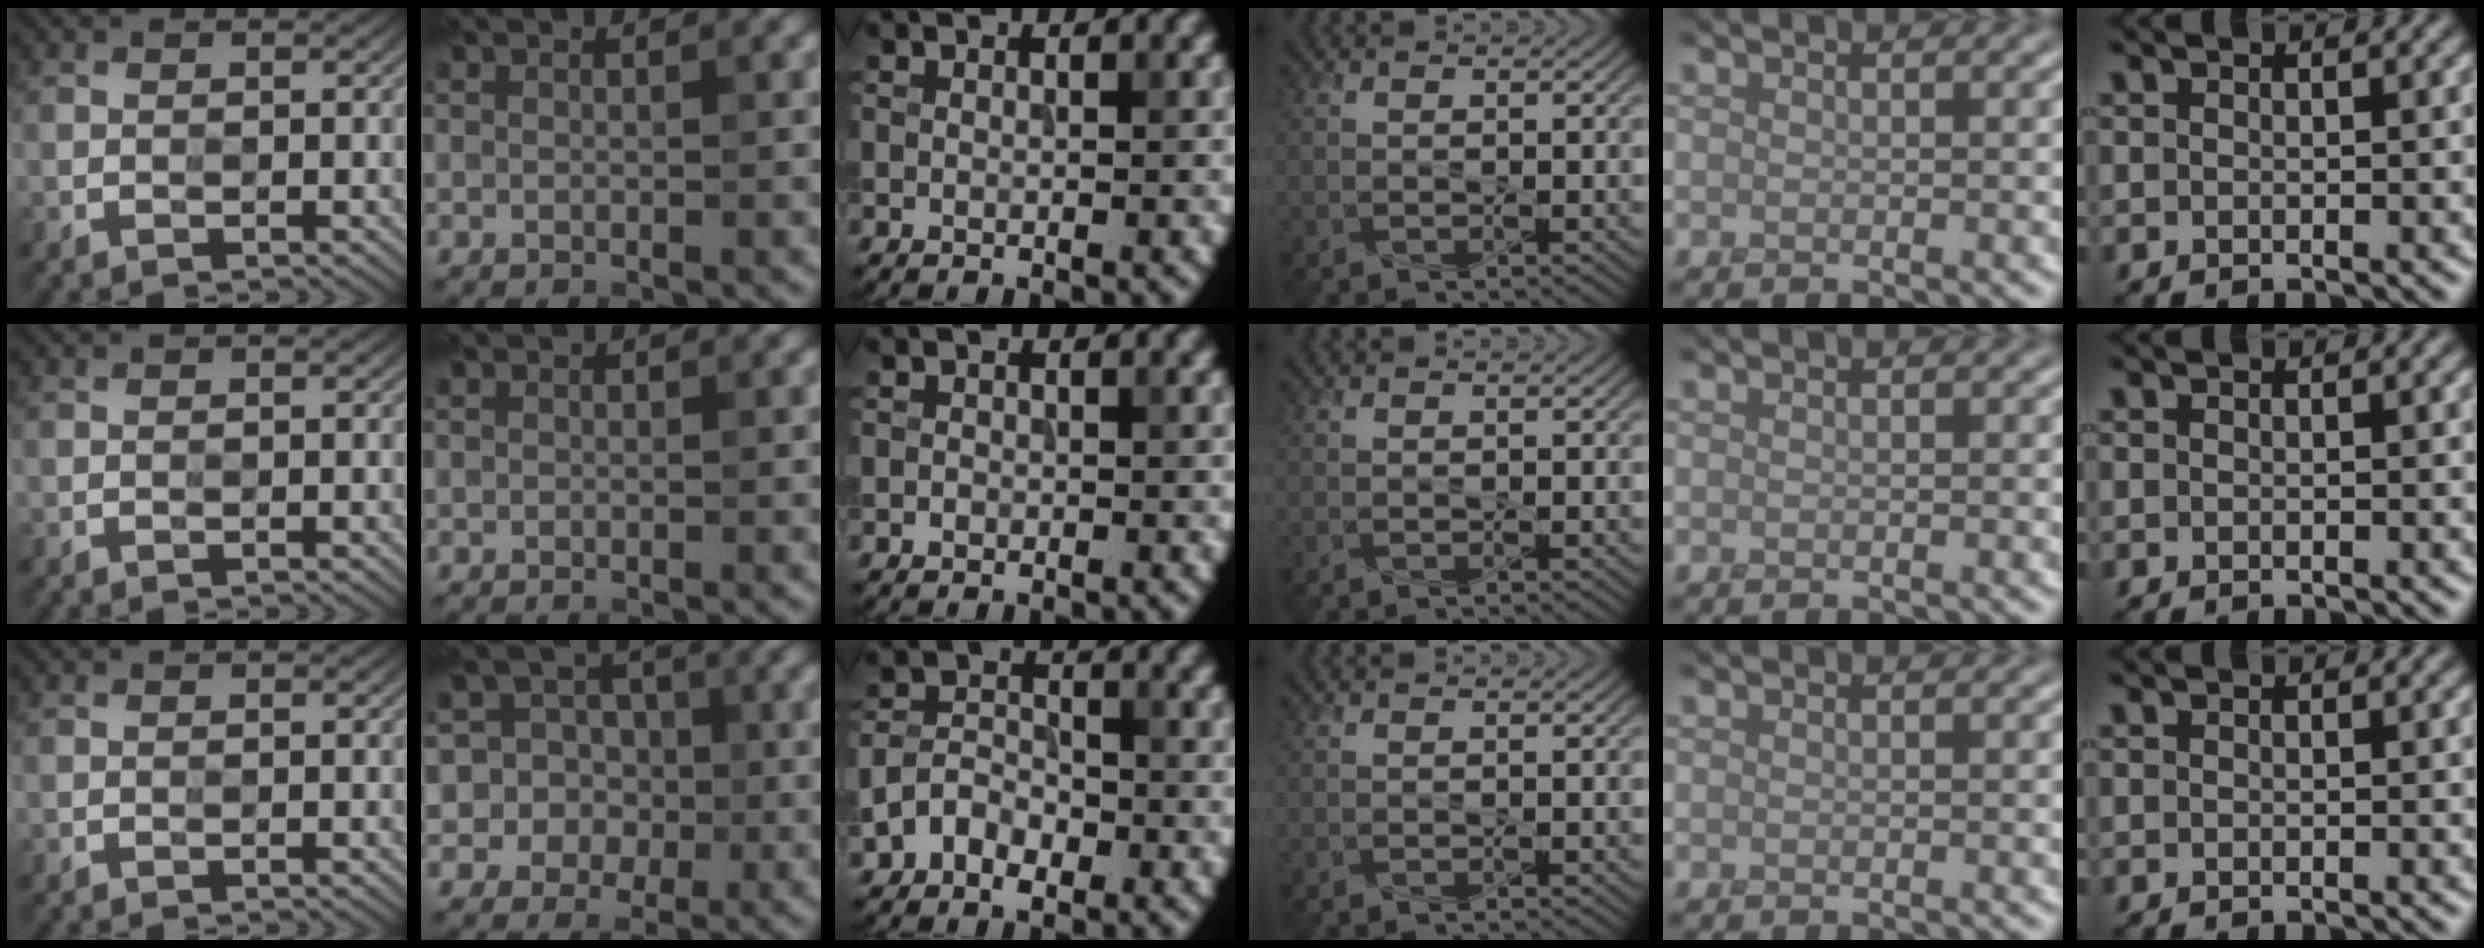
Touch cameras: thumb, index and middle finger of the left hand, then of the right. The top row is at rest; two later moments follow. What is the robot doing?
{"motion": "press", "object": "gel pad"}